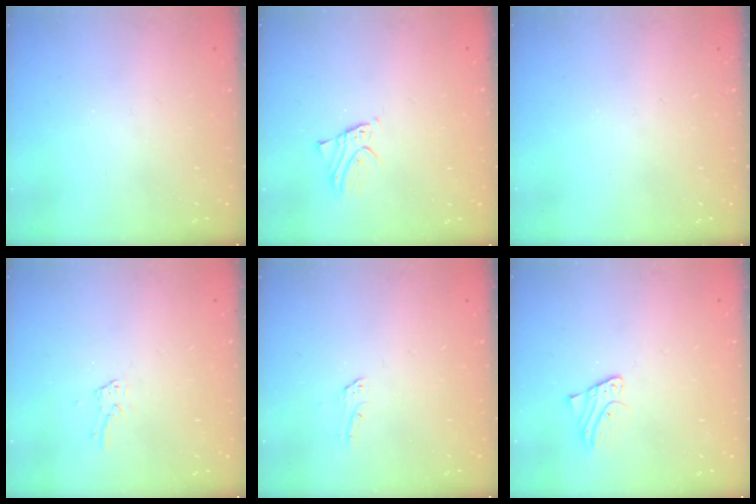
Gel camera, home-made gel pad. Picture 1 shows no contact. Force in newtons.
{"total": 1.9, "press": 1.9, "slide": 0.1}
{"total": 0.0}
{"total": 1.9, "press": 1.9, "slide": 0.1}
{"total": 1.9, "press": 1.9, "slide": 0.1}
{"total": 2.7, "press": 2.7, "slide": 0.2}